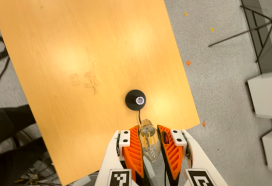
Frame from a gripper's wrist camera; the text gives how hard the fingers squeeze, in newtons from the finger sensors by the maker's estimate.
{"total": 20.0, "left": 21.6, "right": 18.3}